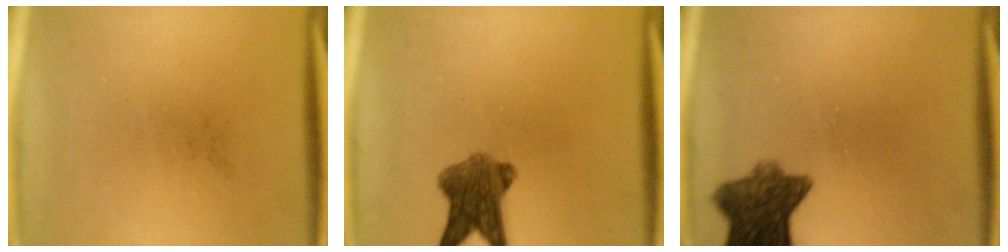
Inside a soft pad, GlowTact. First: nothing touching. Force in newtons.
{"total": 7.3}
{"total": 8.6}